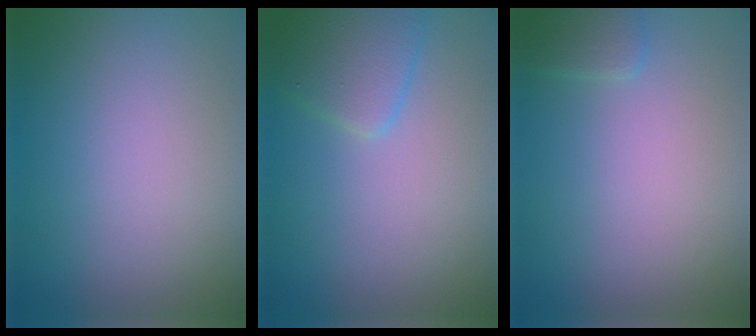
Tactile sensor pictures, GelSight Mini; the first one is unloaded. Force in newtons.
{"total": 2.8, "press": 2.8, "slide": 0.1}
{"total": 1.2, "press": 1.2, "slide": 0.1}